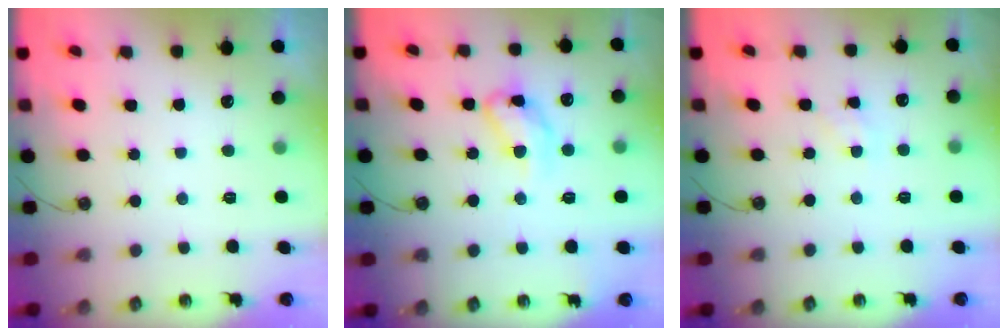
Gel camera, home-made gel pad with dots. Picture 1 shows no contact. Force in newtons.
{"total": 12.1, "press": 12.1, "slide": 0.9}
{"total": 1.4, "press": 1.4, "slide": 0.2}